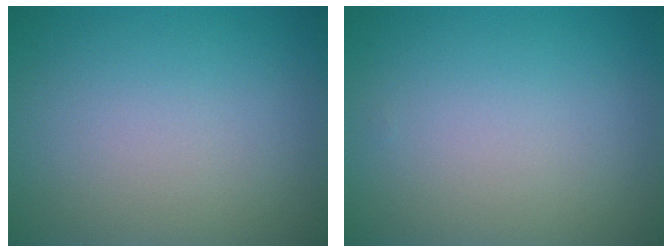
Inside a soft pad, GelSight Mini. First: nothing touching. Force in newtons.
{"total": 0.0}